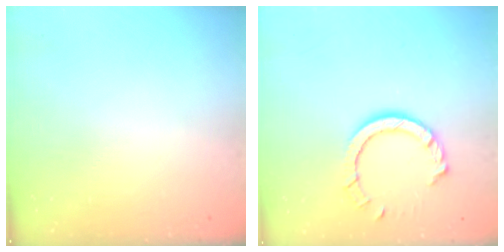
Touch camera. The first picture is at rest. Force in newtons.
{"total": 8.8, "press": 8.7, "slide": 1.0}